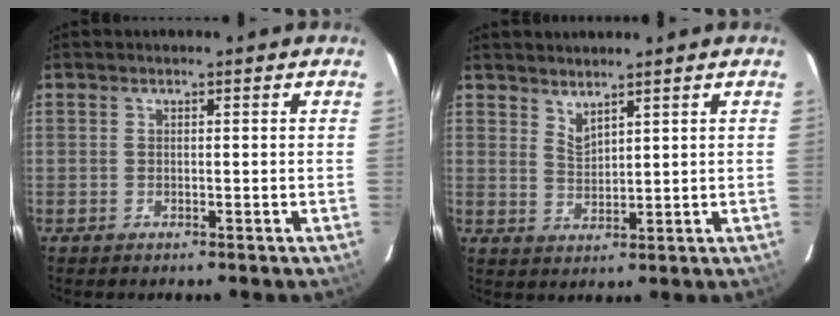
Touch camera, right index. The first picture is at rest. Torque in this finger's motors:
{"motor_torque": [0.00, 0.26, -0.05, 0.00]}